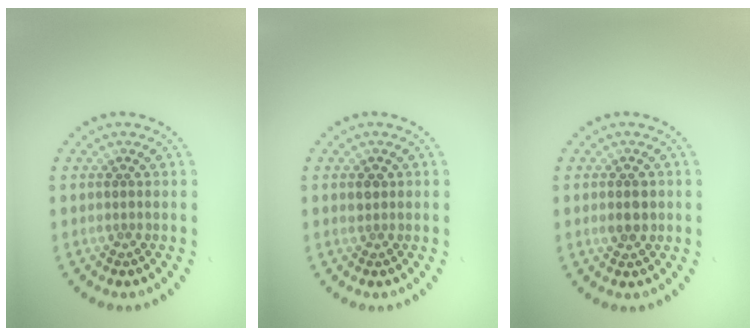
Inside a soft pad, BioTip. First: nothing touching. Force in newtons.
{"total": 1.0, "press": 0.9, "slide": 0.4}
{"total": 1.6, "press": 1.6, "slide": 0.1}